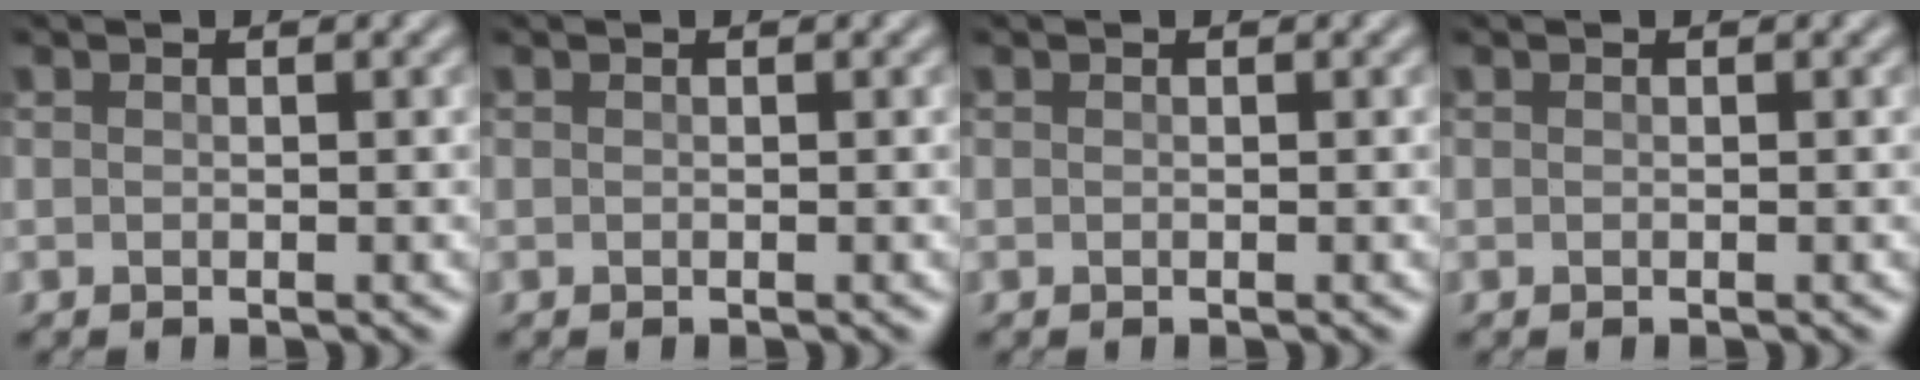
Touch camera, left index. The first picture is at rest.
{"total": 0.0}
{"total": 0.0}
{"total": 0.0}